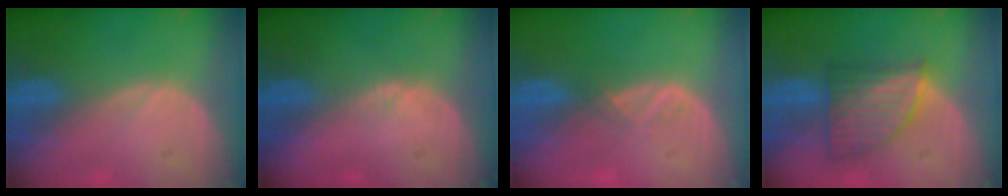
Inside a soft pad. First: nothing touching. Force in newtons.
{"total": 1.0, "press": 0.7, "slide": 0.6}
{"total": 1.3, "press": 1.2, "slide": 0.7}
{"total": 7.5, "press": 6.7, "slide": 3.4}